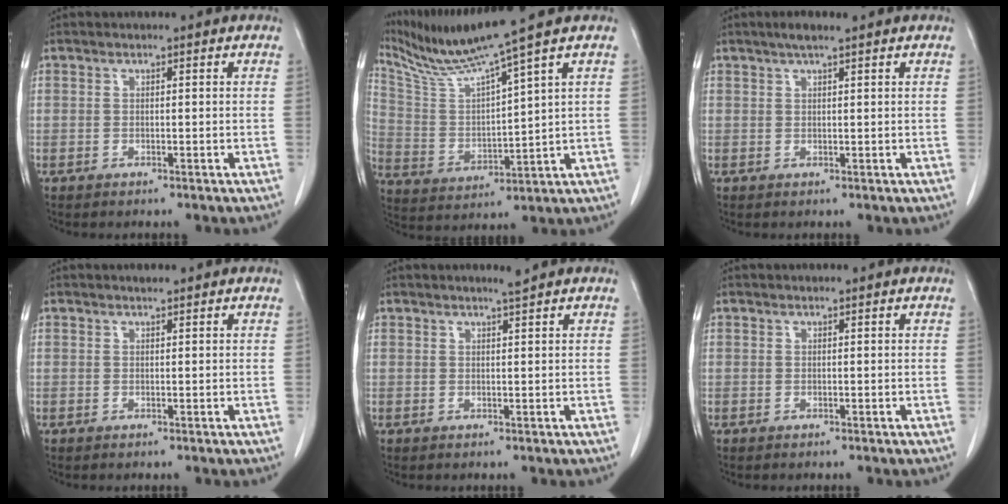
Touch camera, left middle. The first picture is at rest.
{"total": 10.9, "force": [9.1, -2.9, 5.3], "torque": [-0.110, -0.011, 0.182]}
{"total": 2.3, "force": [1.6, 0.1, 1.6], "torque": [-0.036, 0.007, 0.029]}
{"total": 0.5, "force": [0.5, 0.1, 0.2], "torque": [-0.013, -0.001, 0.010]}
{"total": 1.0, "force": [0.9, -0.4, 0.3], "torque": [-0.017, -0.010, 0.019]}
{"total": 0.0}